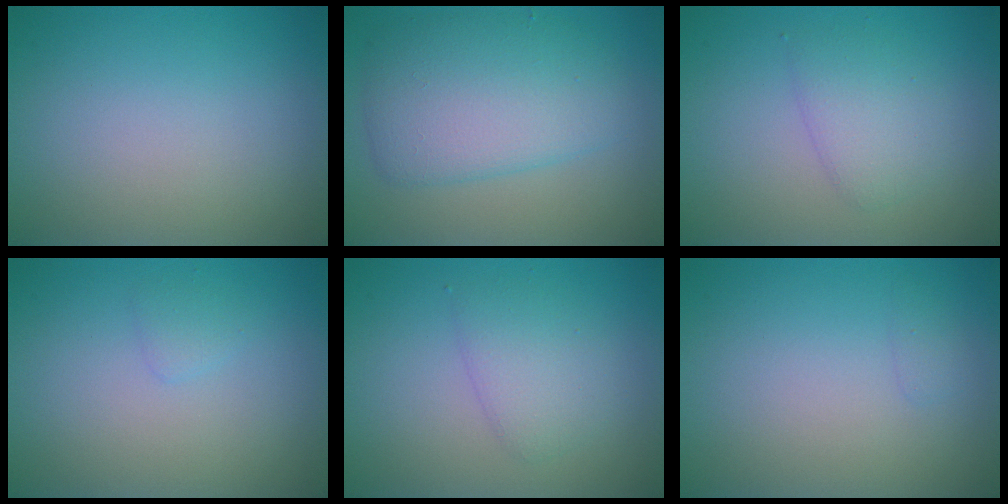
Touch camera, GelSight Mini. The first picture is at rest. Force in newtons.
{"total": 6.0, "press": 6.0, "slide": 0.1}
{"total": 2.5, "press": 2.5, "slide": 0.0}
{"total": 0.8, "press": 0.8, "slide": 0.1}
{"total": 2.5, "press": 2.5, "slide": 0.0}
{"total": 0.6, "press": 0.6, "slide": 0.1}